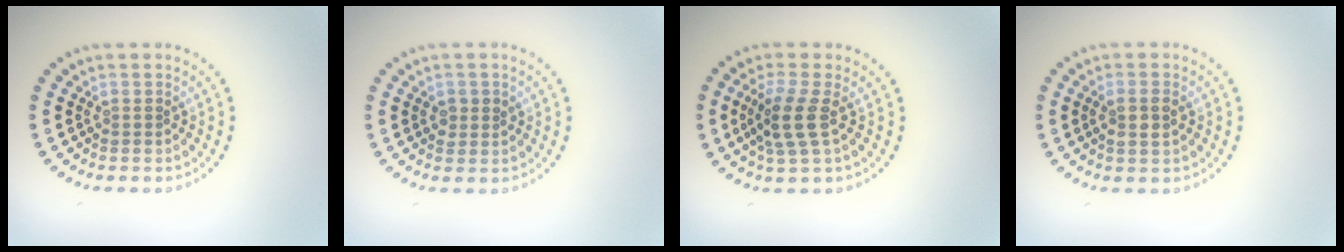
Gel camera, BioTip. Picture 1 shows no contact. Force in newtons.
{"total": 1.4, "press": 1.3, "slide": 0.3}
{"total": 3.2, "press": 2.7, "slide": 1.7}
{"total": 1.9, "press": 1.8, "slide": 0.6}